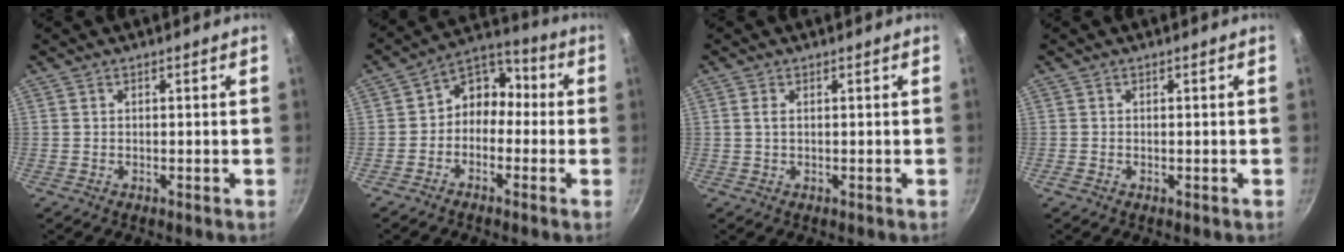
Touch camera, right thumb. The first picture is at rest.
{"total": 8.4, "force": [-1.2, 6.8, 4.7], "torque": [-0.032, 0.047, -0.043]}
{"total": 1.3, "force": [0.3, 0.7, 1.1], "torque": [-0.021, 0.001, 0.003]}
{"total": 0.0}